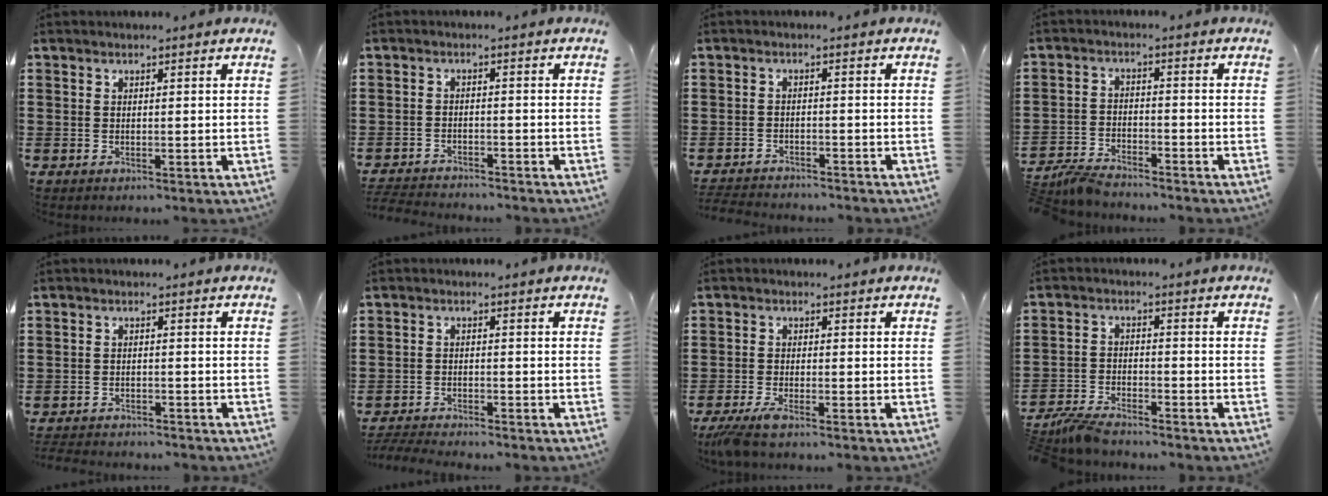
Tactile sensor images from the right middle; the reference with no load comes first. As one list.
[{"total": 3.0, "force": [-3.0, 0.1, 0.1], "torque": [-0.006, -0.003, -0.064]}, {"total": 2.6, "force": [-2.6, 0.1, 0.0], "torque": [-0.006, -0.005, -0.056]}, {"total": 4.1, "force": [-3.9, 0.6, 0.7], "torque": [-0.030, 0.002, -0.087]}, {"total": 2.3, "force": [-2.3, 0.1, 0.0], "torque": [-0.006, -0.003, -0.050]}, {"total": 3.3, "force": [-3.2, 0.1, 0.4], "torque": [-0.016, -0.004, -0.070]}, {"total": 3.2, "force": [-2.6, 0.0, 1.9], "torque": [-0.053, -0.011, -0.055]}, {"total": 4.4, "force": [-4.3, 0.6, 1.0], "torque": [-0.033, 0.001, -0.090]}]